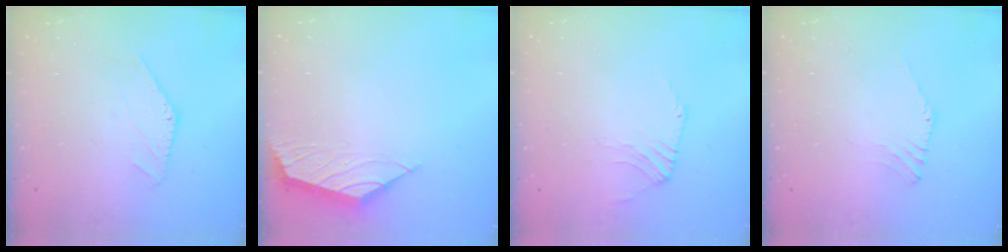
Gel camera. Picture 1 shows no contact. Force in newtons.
{"total": 2.0, "press": 2.0, "slide": 0.5}
{"total": 2.4, "press": 2.4, "slide": 0.5}
{"total": 0.8, "press": 0.7, "slide": 0.3}